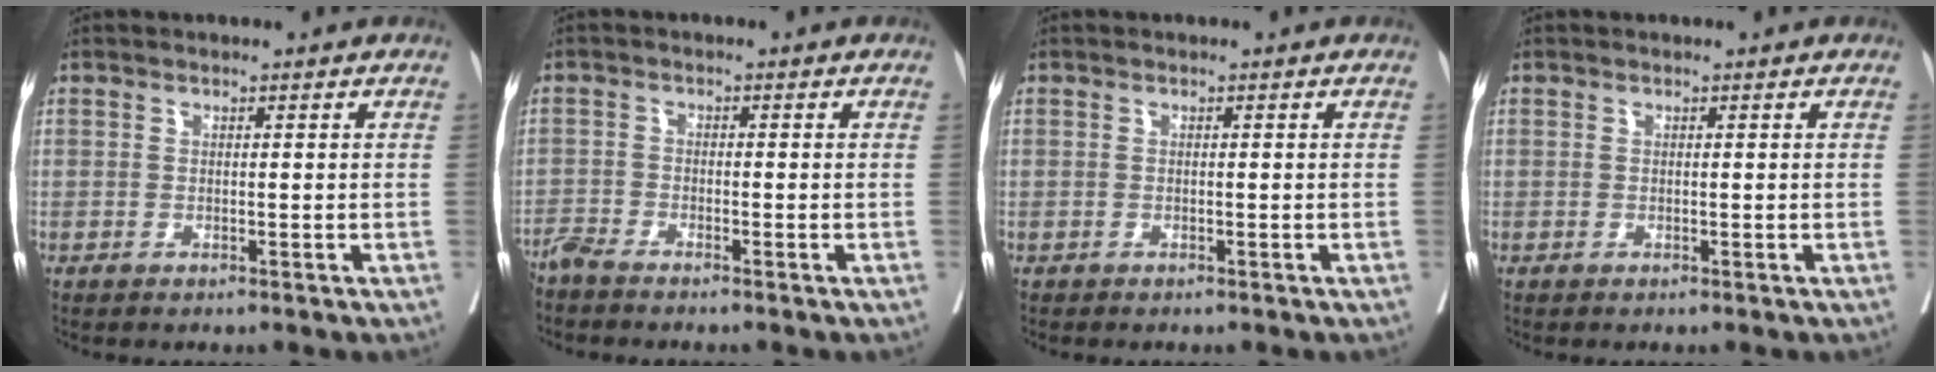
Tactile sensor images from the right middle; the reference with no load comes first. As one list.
[{"total": 2.6, "force": [-2.5, -0.3, 0.8], "torque": [-0.015, -0.008, -0.054]}, {"total": 0.0}, {"total": 0.0}]